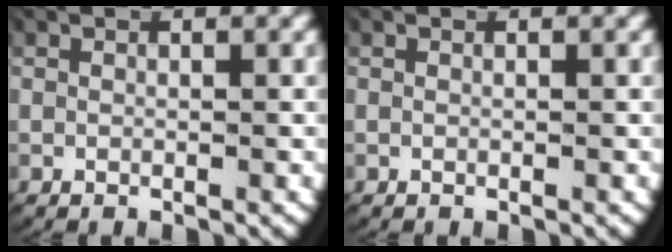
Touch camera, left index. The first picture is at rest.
{"total": 0.0}